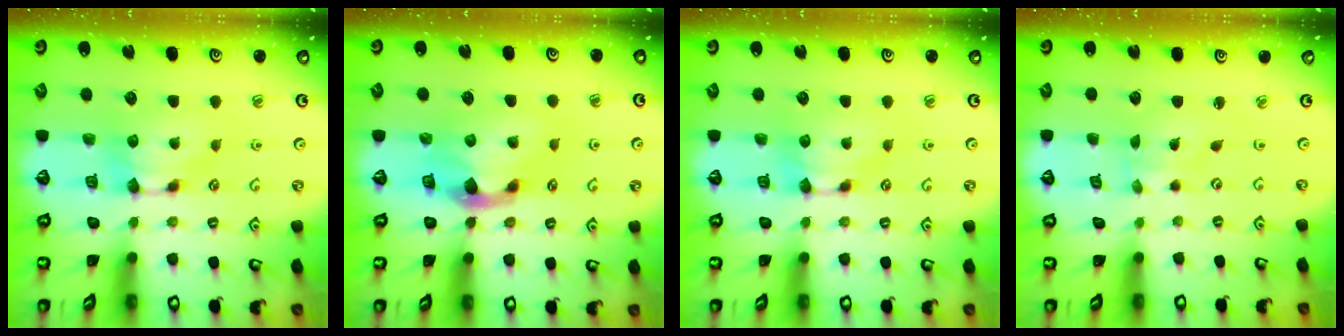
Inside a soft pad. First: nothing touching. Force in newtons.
{"total": 2.9, "press": 2.6, "slide": 1.3}
{"total": 0.0}
{"total": 3.7, "press": 3.6, "slide": 0.8}